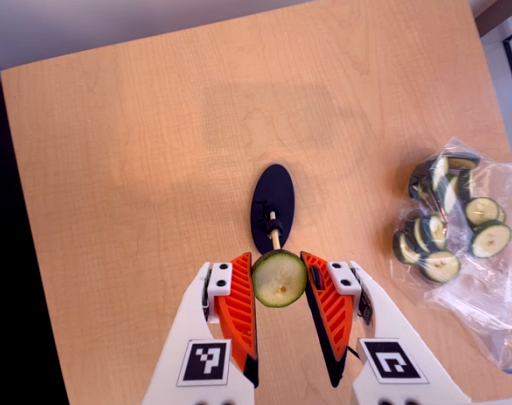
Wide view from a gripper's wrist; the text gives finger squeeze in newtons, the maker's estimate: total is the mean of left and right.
{"total": 9.3, "left": 9.2, "right": 9.4}